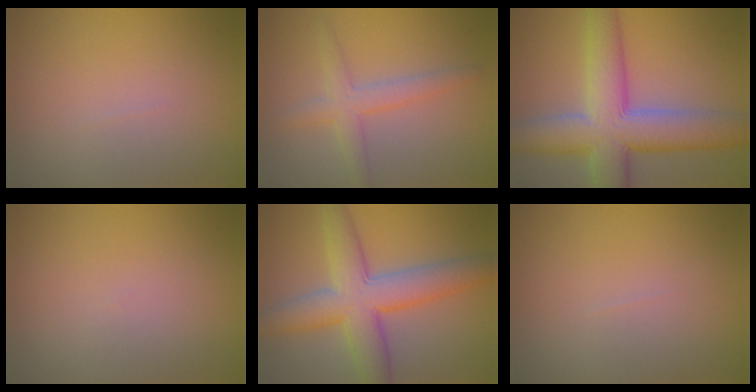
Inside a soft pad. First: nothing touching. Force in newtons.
{"total": 2.8, "press": 2.7, "slide": 0.2}
{"total": 9.9, "press": 9.9, "slide": 0.5}
{"total": 0.0}
{"total": 7.6, "press": 7.6, "slide": 0.2}
{"total": 0.0}